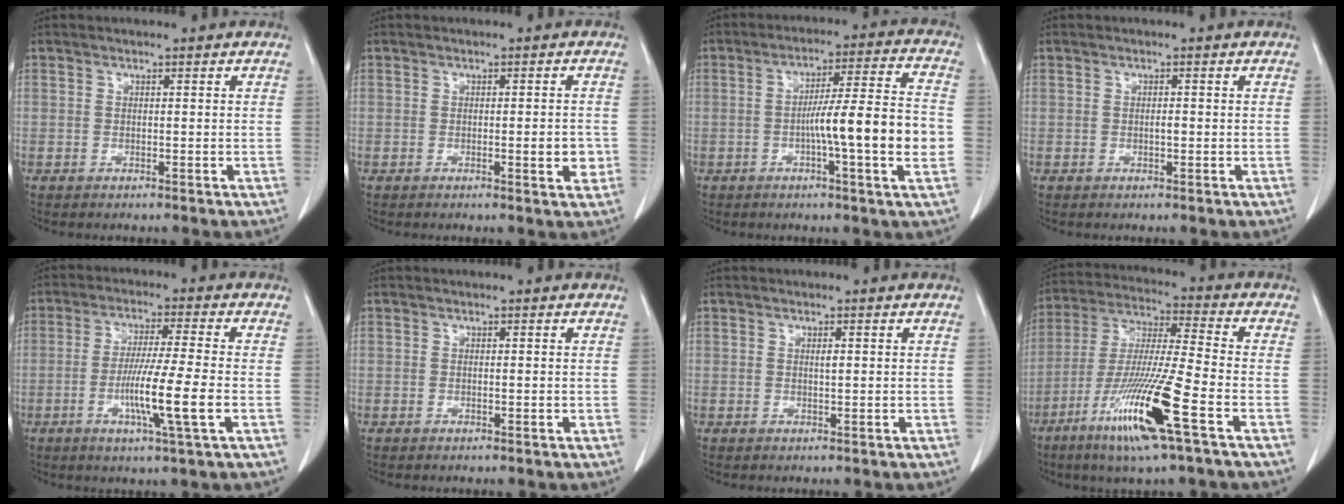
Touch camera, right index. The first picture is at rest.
{"total": 2.8, "force": [-0.6, 0.6, 2.7], "torque": [-0.034, -0.002, -0.008]}
{"total": 13.0, "force": [-2.6, -0.3, 12.7], "torque": [-0.198, 0.008, -0.045]}
{"total": 0.7, "force": [-0.1, 0.2, 0.7], "torque": [-0.013, 0.000, -0.002]}
{"total": 9.5, "force": [-2.6, -0.8, 9.0], "torque": [-0.167, -0.016, -0.052]}
{"total": 0.0}
{"total": 0.7, "force": [0.2, 0.1, 0.7], "torque": [-0.014, -0.001, 0.003]}
{"total": 16.0, "force": [-7.4, -0.1, 14.2], "torque": [-0.291, -0.029, -0.140]}